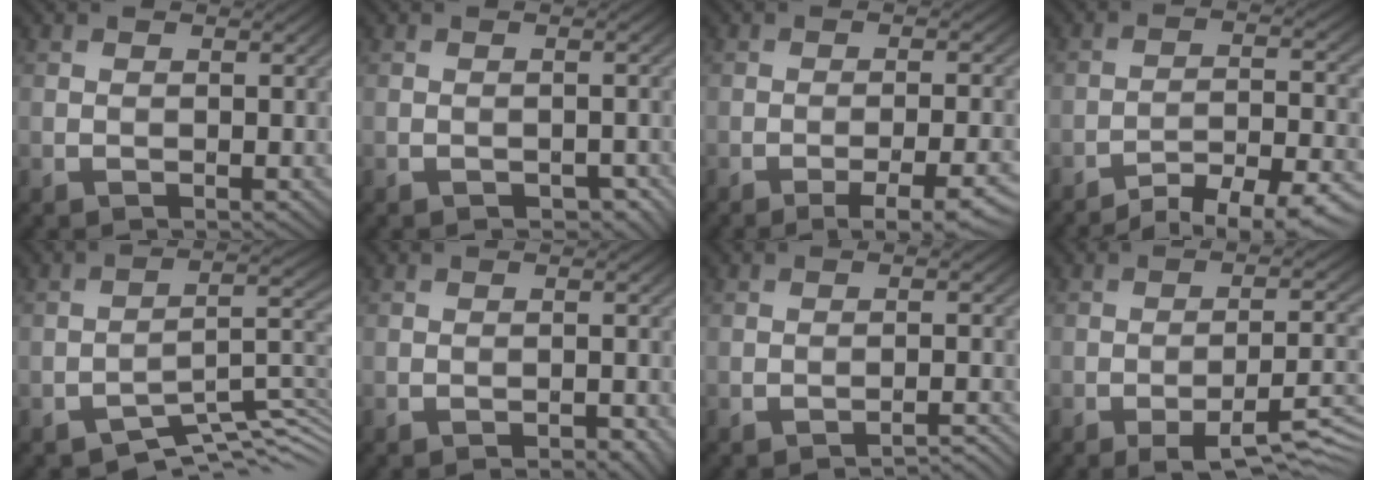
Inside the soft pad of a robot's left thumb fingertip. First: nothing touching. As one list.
[{"total": 2.0, "force": [-1.3, 1.1, 1.1], "torque": [-0.017, -0.001, -0.015]}, {"total": 6.6, "force": [-4.0, 1.2, 5.0], "torque": [-0.073, 0.009, -0.052]}, {"total": 8.8, "force": [-7.2, 1.7, 4.8], "torque": [-0.078, 0.005, -0.108]}, {"total": 7.2, "force": [-5.2, 2.3, 4.3], "torque": [-0.054, -0.002, -0.092]}, {"total": 1.8, "force": [-1.3, 0.5, 1.2], "torque": [-0.015, 0.003, -0.015]}, {"total": 2.4, "force": [-2.2, 0.2, 1.1], "torque": [-0.006, 0.011, -0.035]}, {"total": 8.5, "force": [-4.9, 2.1, 6.6], "torque": [-0.103, 0.002, -0.065]}]